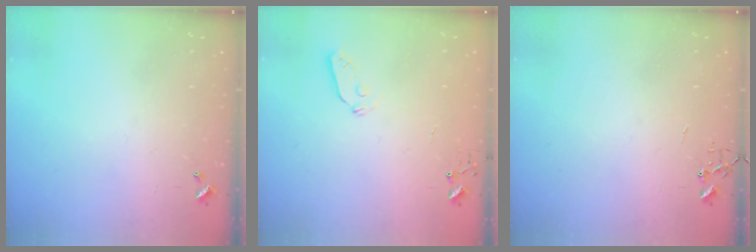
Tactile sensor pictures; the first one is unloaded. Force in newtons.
{"total": 3.6, "press": 3.6, "slide": 0.5}
{"total": 0.0}